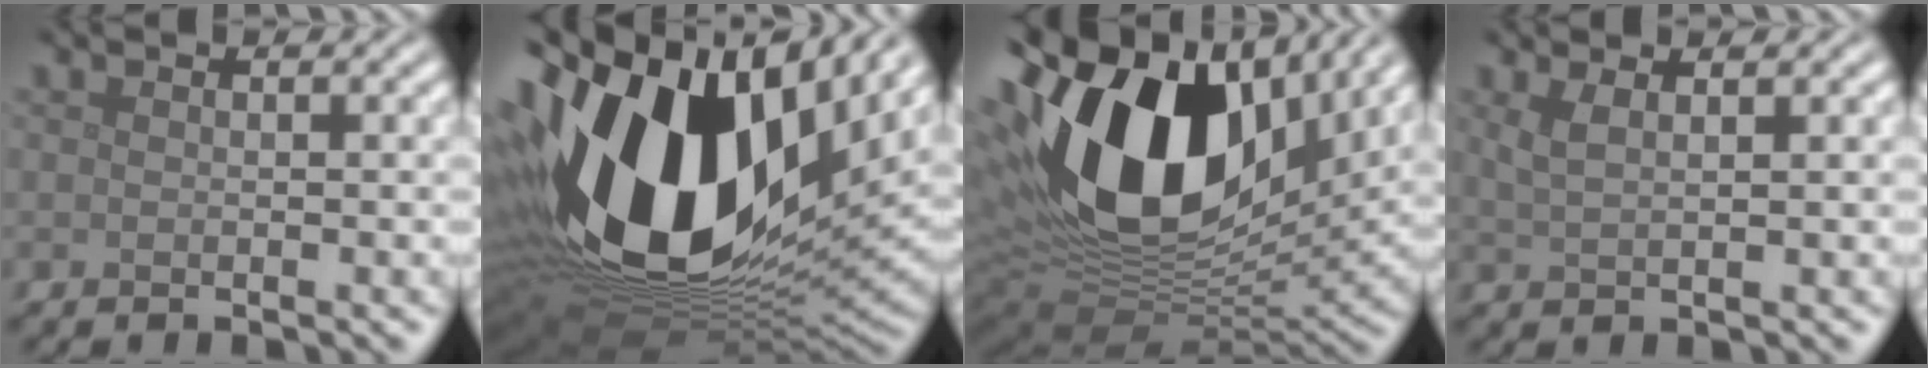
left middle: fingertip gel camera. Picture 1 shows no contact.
{"total": 19.5, "force": [3.4, 12.3, 14.7], "torque": [-0.321, -0.020, 0.069]}
{"total": 18.8, "force": [5.3, 11.7, 13.7], "torque": [-0.288, -0.005, 0.096]}
{"total": 2.0, "force": [1.1, 0.7, 1.5], "torque": [-0.023, 0.001, 0.019]}